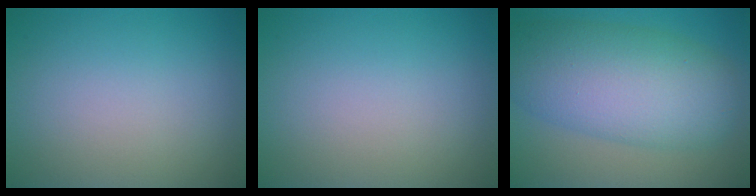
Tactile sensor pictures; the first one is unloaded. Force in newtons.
{"total": 0.0}
{"total": 9.6, "press": 9.6, "slide": 0.4}